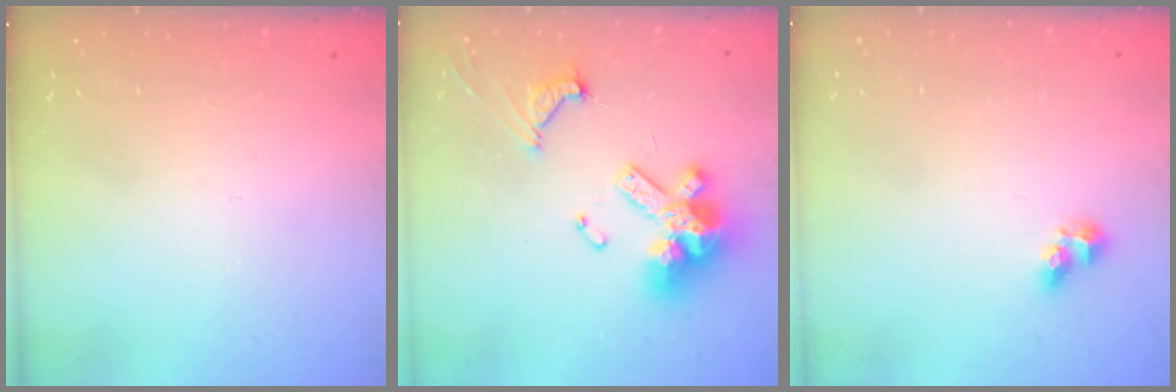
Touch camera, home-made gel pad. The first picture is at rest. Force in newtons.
{"total": 15.5, "press": 15.4, "slide": 1.8}
{"total": 5.0, "press": 4.9, "slide": 1.2}